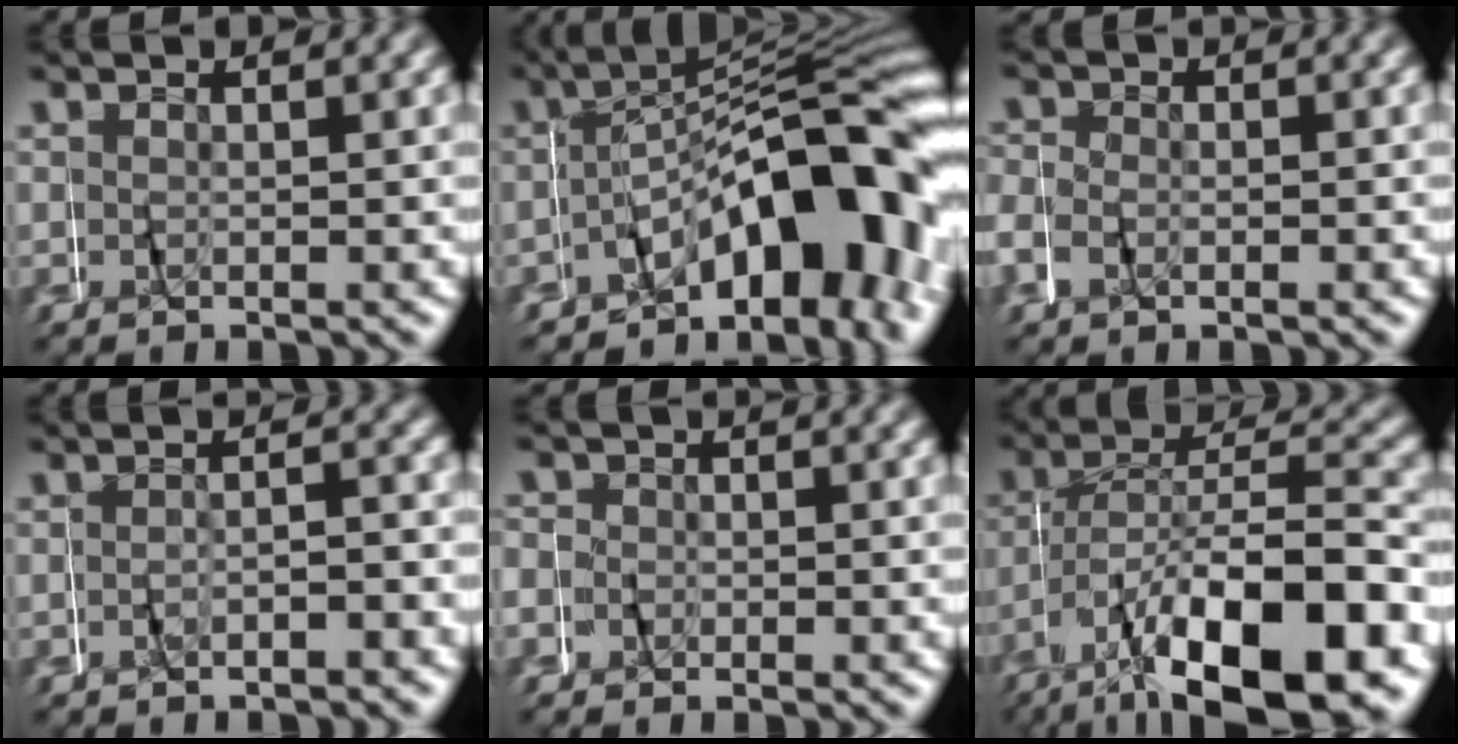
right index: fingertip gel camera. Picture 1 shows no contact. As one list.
[{"total": 12.0, "force": [-4.9, 5.3, 9.6], "torque": [-0.134, -0.009, -0.069]}, {"total": 2.3, "force": [-1.3, 1.8, 0.5], "torque": [-0.022, -0.006, -0.023]}, {"total": 1.7, "force": [-1.7, 0.3, 0.1], "torque": [0.004, 0.012, -0.038]}, {"total": 2.6, "force": [-0.3, 2.5, 0.2], "torque": [-0.006, 0.004, -0.015]}, {"total": 11.2, "force": [-5.7, 5.0, 8.3], "torque": [-0.150, -0.013, -0.076]}]